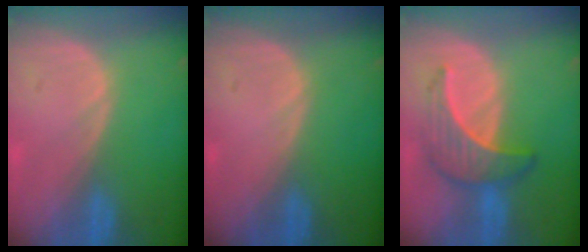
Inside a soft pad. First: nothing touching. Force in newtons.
{"total": 0.0}
{"total": 6.5, "press": 6.4, "slide": 1.1}